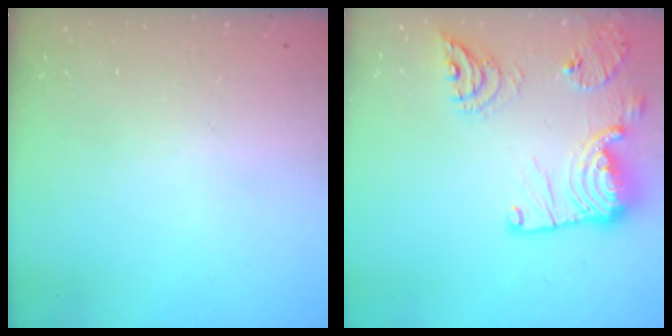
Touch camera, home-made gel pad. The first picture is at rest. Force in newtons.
{"total": 19.2, "press": 19.2, "slide": 1.1}